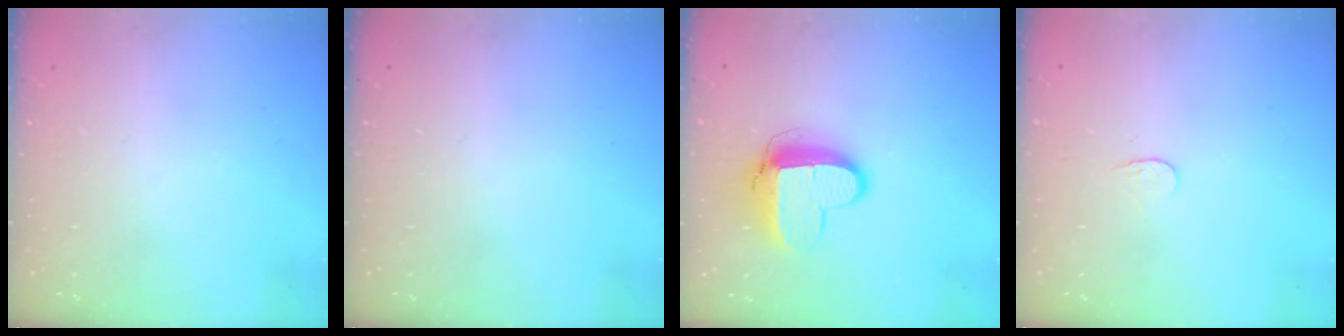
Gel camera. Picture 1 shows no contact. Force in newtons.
{"total": 0.0}
{"total": 11.4, "press": 11.3, "slide": 0.9}
{"total": 3.8, "press": 3.7, "slide": 0.4}